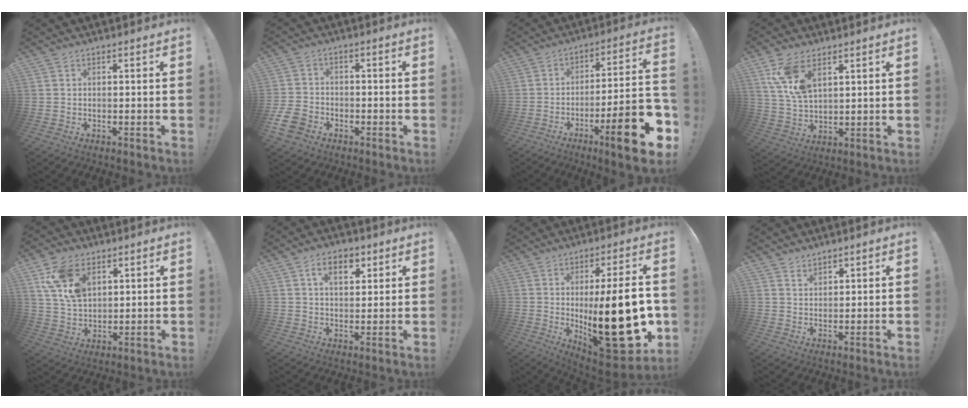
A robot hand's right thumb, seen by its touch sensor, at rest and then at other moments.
{"total": 7.7, "force": [-4.4, 5.5, 3.2], "torque": [-0.071, 0.019, -0.077]}
{"total": 19.1, "force": [-9.0, 2.8, 16.6], "torque": [-0.236, 0.045, -0.139]}
{"total": 10.6, "force": [5.9, 5.4, 7.1], "torque": [-0.130, -0.022, 0.110]}
{"total": 12.5, "force": [6.2, 7.8, 7.6], "torque": [-0.137, -0.013, 0.119]}
{"total": 7.7, "force": [3.4, 4.5, 5.1], "torque": [-0.078, 0.004, 0.059]}
{"total": 28.4, "force": [-2.6, 9.0, 26.8], "torque": [-0.401, -0.013, -0.029]}
{"total": 2.1, "force": [2.0, 0.6, 0.1], "torque": [0.004, -0.017, 0.038]}